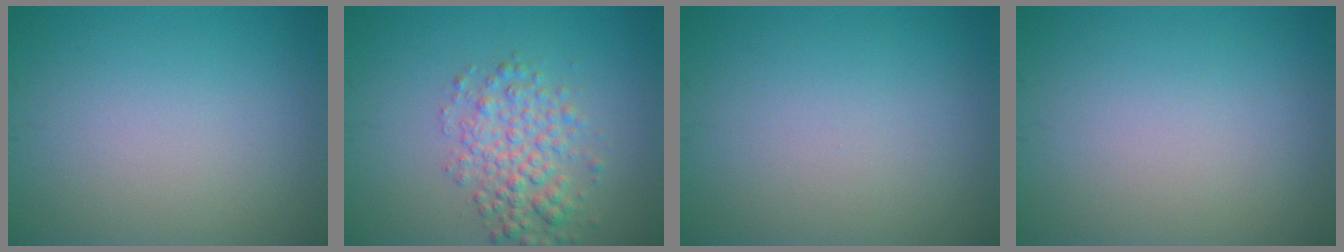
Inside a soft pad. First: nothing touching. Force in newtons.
{"total": 3.9, "press": 3.9, "slide": 0.1}
{"total": 0.0}
{"total": 0.0}